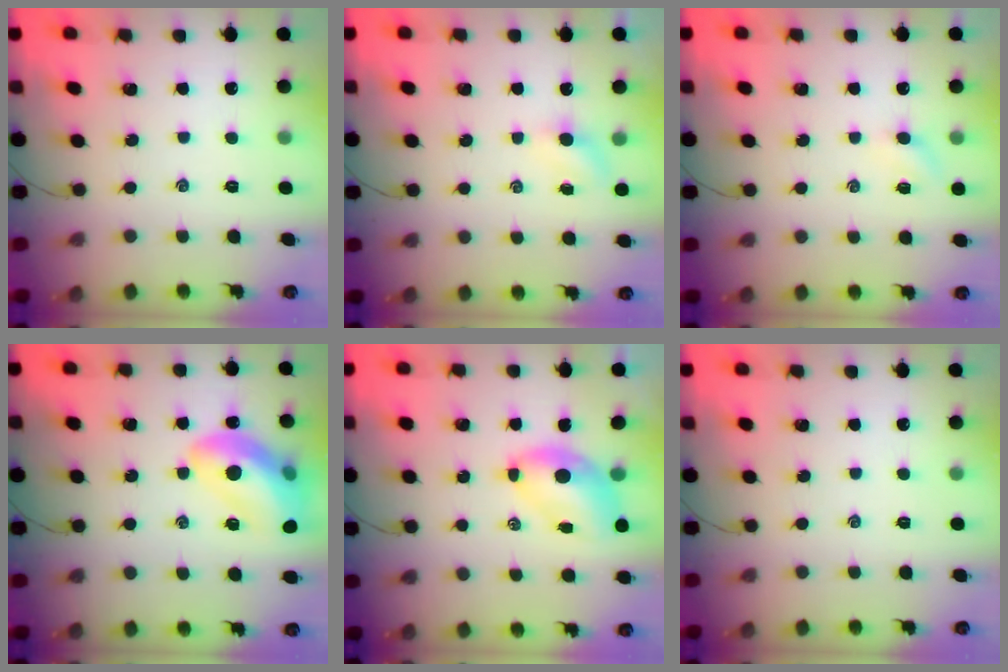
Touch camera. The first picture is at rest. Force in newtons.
{"total": 3.4, "press": 3.2, "slide": 1.1}
{"total": 2.3, "press": 2.2, "slide": 0.8}
{"total": 16.7, "press": 16.4, "slide": 2.9}
{"total": 6.7, "press": 6.6, "slide": 1.3}
{"total": 0.0}